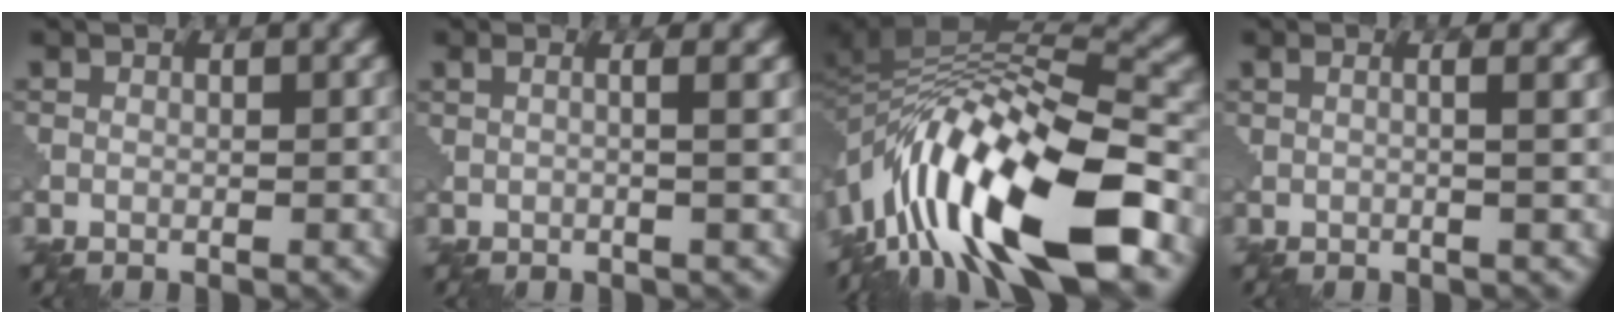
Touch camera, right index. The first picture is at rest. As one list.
[{"total": 2.6, "force": [0.5, 1.0, 2.3], "torque": [-0.017, 0.007, -0.004]}, {"total": 14.2, "force": [-6.9, 5.0, 11.4], "torque": [-0.202, 0.019, -0.107]}, {"total": 2.3, "force": [0.4, 0.9, 2.1], "torque": [-0.013, 0.005, -0.004]}]